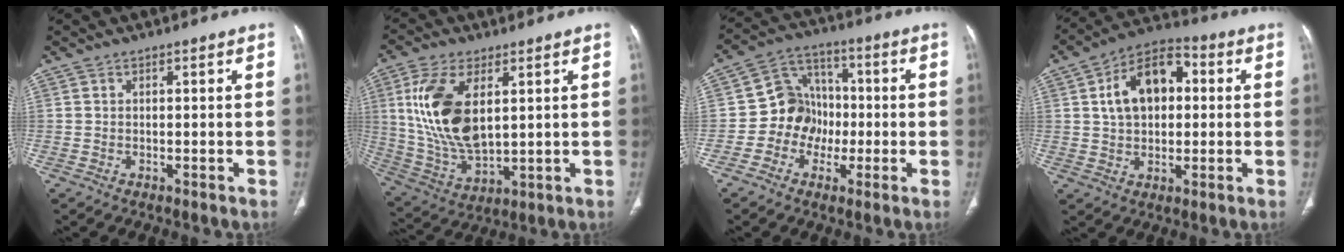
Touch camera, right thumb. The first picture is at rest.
{"total": 16.3, "force": [4.2, 8.3, 13.4], "torque": [-0.273, -0.019, 0.092]}
{"total": 10.0, "force": [-1.7, 8.9, 4.0], "torque": [-0.019, 0.033, -0.043]}
{"total": 13.2, "force": [2.4, 8.6, 9.8], "torque": [-0.143, 0.021, 0.030]}